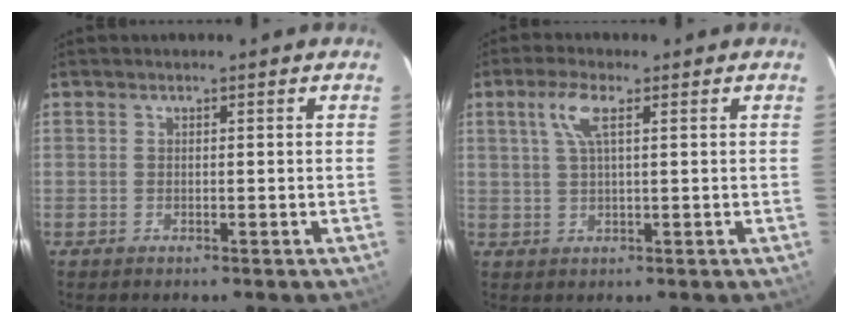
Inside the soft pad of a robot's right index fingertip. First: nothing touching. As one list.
[{"total": 4.6, "force": [1.8, 1.1, 4.2], "torque": [-0.088, 0.008, 0.036]}]